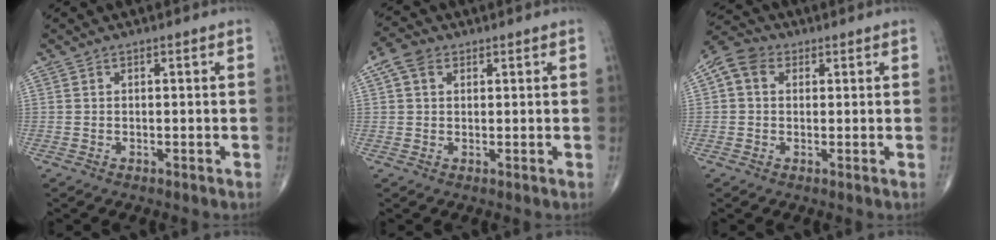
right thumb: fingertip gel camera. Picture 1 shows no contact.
{"total": 4.1, "force": [1.7, 2.9, 2.4], "torque": [-0.042, 0.011, 0.033]}
{"total": 5.9, "force": [1.5, 4.6, 3.3], "torque": [-0.059, 0.017, 0.018]}